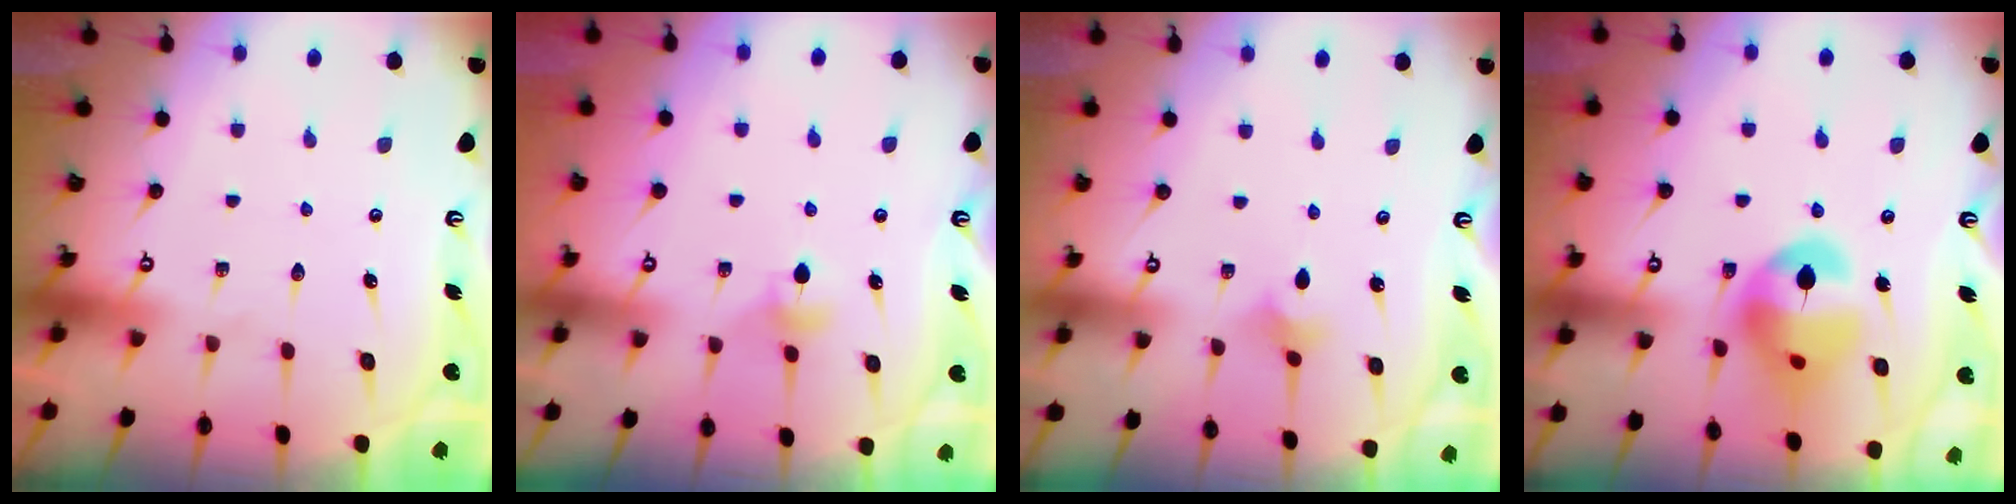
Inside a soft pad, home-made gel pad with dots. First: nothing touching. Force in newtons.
{"total": 4.4, "press": 4.4, "slide": 0.6}
{"total": 1.8, "press": 1.7, "slide": 0.5}
{"total": 15.6, "press": 15.5, "slide": 1.8}